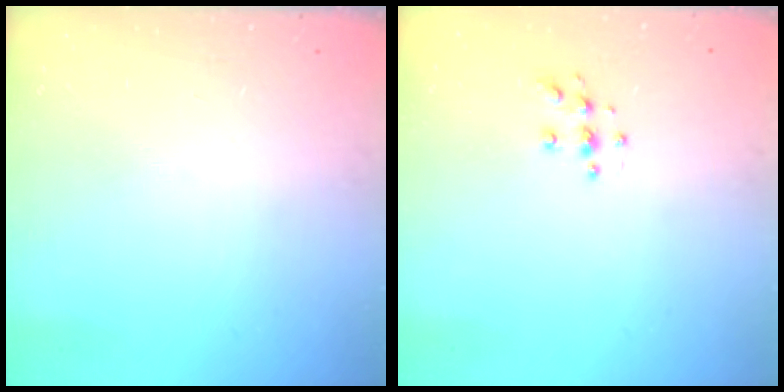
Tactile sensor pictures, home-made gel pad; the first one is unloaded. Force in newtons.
{"total": 5.2, "press": 5.1, "slide": 0.5}